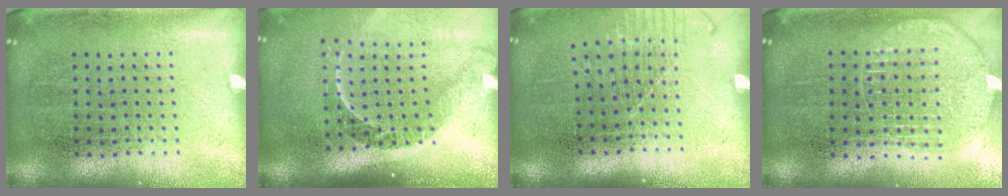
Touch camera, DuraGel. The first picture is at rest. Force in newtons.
{"total": 2.3, "press": 1.6, "slide": 1.7}
{"total": 1.3, "press": 1.0, "slide": 0.8}
{"total": 1.1, "press": 1.1, "slide": 0.3}